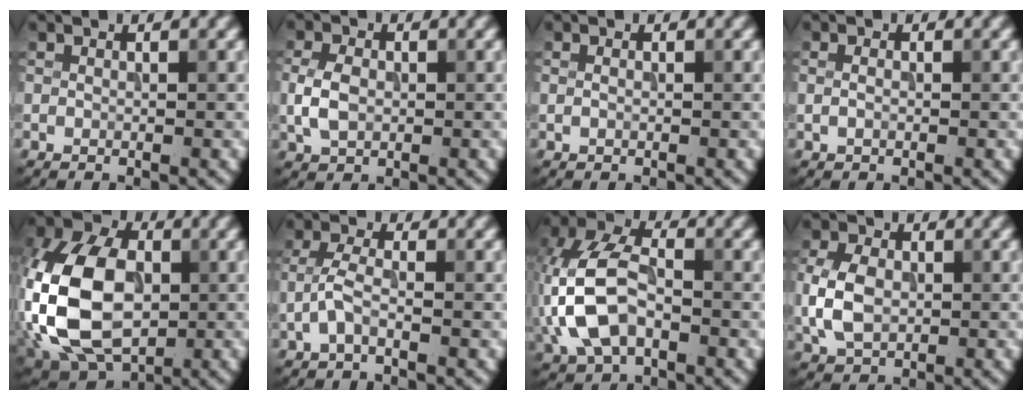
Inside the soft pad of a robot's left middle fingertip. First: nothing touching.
{"total": 3.1, "force": [-0.2, 2.3, 2.1], "torque": [-0.047, 0.002, -0.007]}
{"total": 0.6, "force": [0.1, 0.5, 0.4], "torque": [-0.009, -0.001, 0.001]}
{"total": 1.0, "force": [0.0, 0.7, 0.7], "torque": [-0.014, 0.000, -0.002]}
{"total": 14.1, "force": [-1.3, 9.3, 10.5], "torque": [-0.235, 0.012, -0.045]}
{"total": 2.4, "force": [-1.0, 0.9, 2.0], "torque": [-0.047, 0.009, -0.027]}
{"total": 9.2, "force": [-1.5, 5.8, 7.0], "torque": [-0.159, 0.013, -0.043]}
{"total": 4.7, "force": [-0.2, 3.5, 3.2], "torque": [-0.075, 0.003, -0.006]}